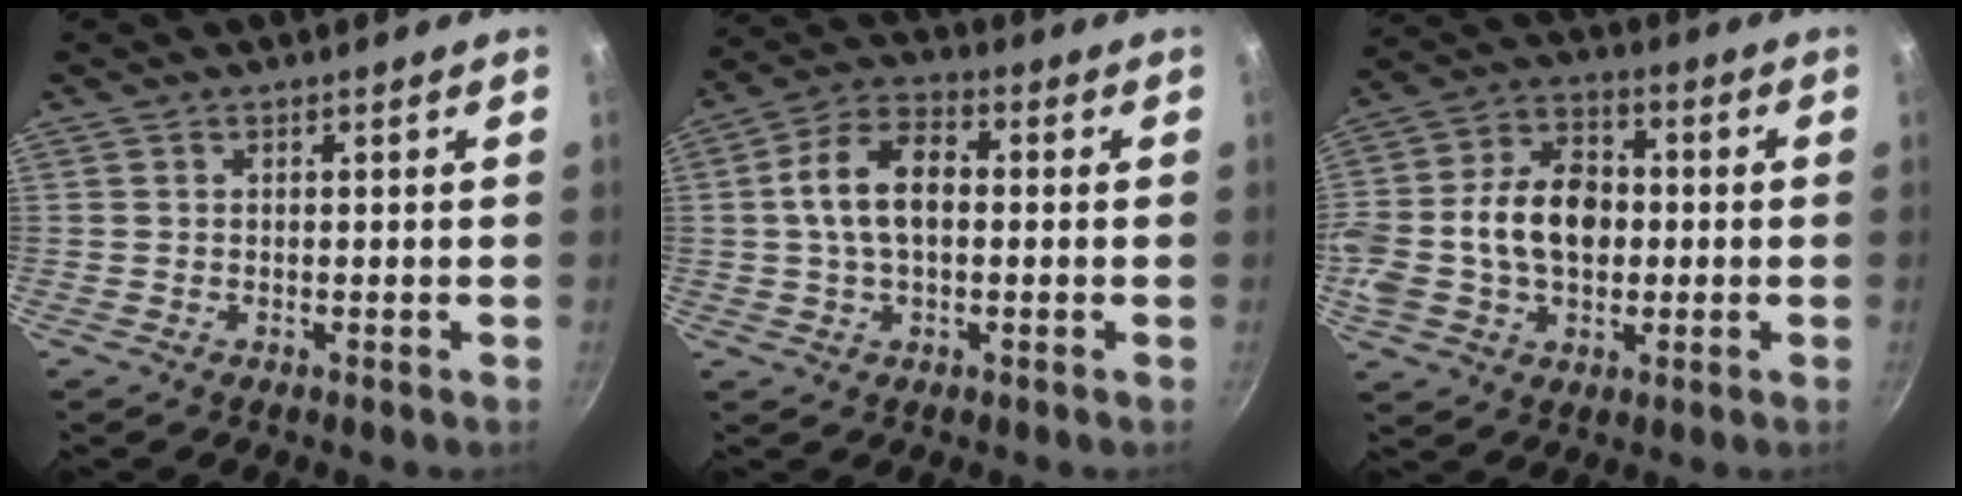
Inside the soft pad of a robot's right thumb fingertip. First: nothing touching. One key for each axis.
{"total": 10.7, "fx": 0.6, "fy": 6.3, "fz": 8.6, "tx": -0.156, "ty": 0.026, "tz": 0.006}
{"total": 17.6, "fx": -0.6, "fy": 12.2, "fz": 12.7, "tx": -0.240, "ty": 0.027, "tz": -0.009}